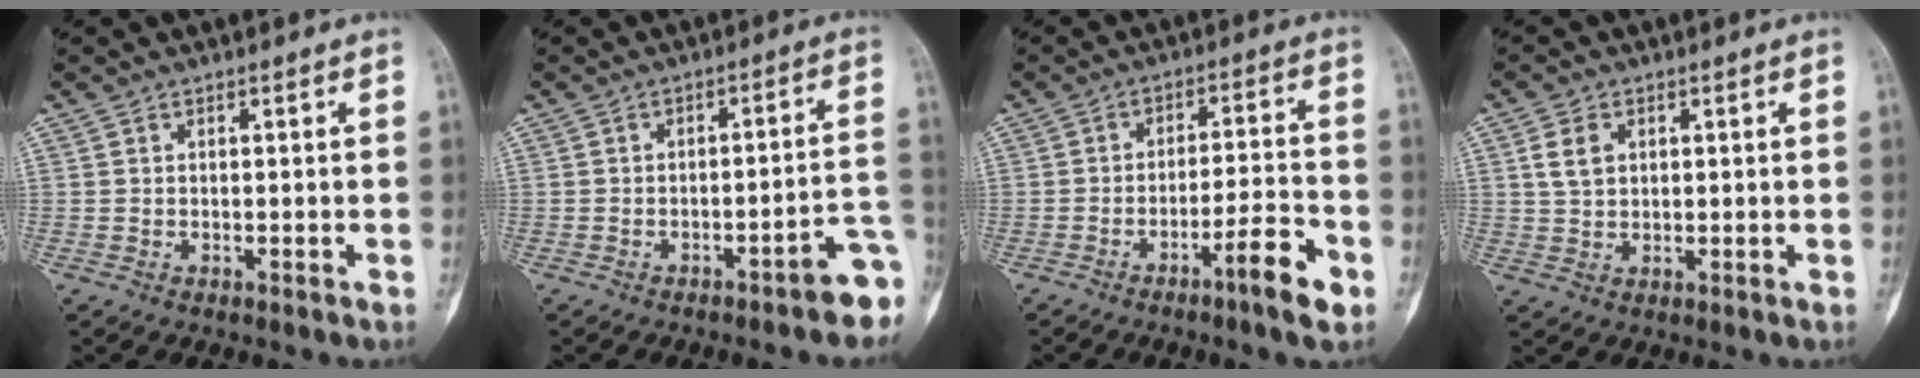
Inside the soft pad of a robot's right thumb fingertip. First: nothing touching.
{"total": 7.6, "force": [-4.3, 1.4, 6.1], "torque": [-0.056, 0.040, -0.052]}
{"total": 8.7, "force": [-4.7, 1.1, 7.2], "torque": [-0.112, 0.032, -0.073]}
{"total": 4.3, "force": [1.3, 3.0, 2.7], "torque": [-0.045, 0.002, 0.028]}